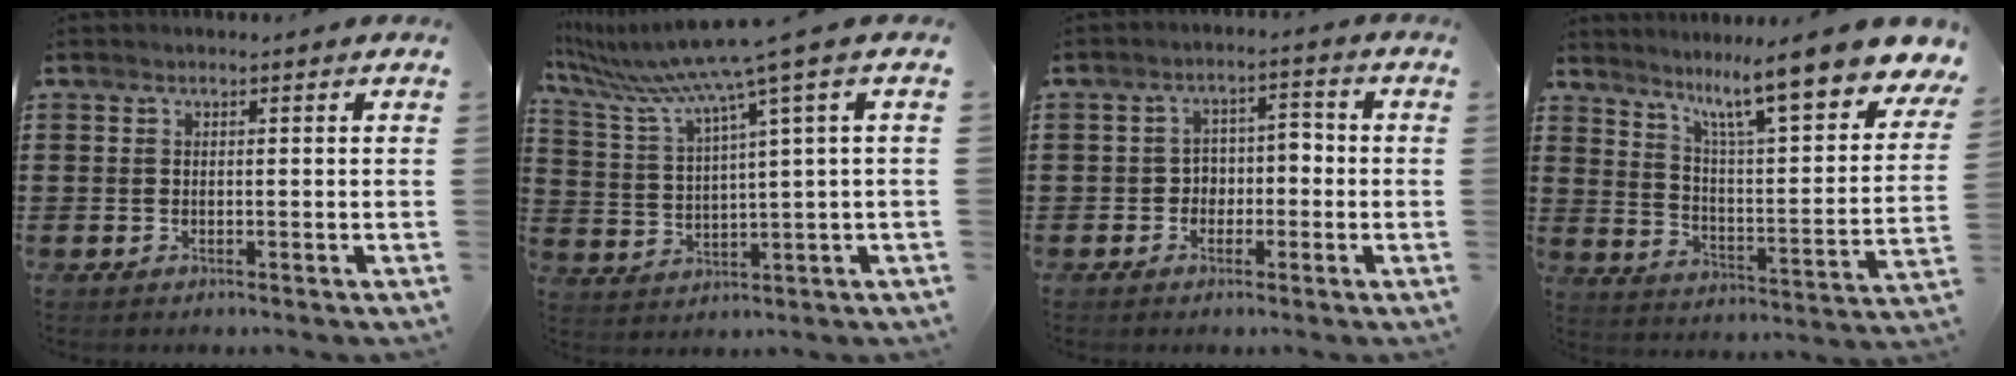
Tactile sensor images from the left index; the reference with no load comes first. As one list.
[{"total": 8.2, "force": [5.5, -1.0, 6.1], "torque": [-0.148, -0.045, 0.084]}, {"total": 3.3, "force": [-1.5, 2.5, 1.5], "torque": [-0.038, 0.007, -0.036]}, {"total": 12.0, "force": [9.5, 0.5, 7.3], "torque": [-0.148, -0.065, 0.152]}]